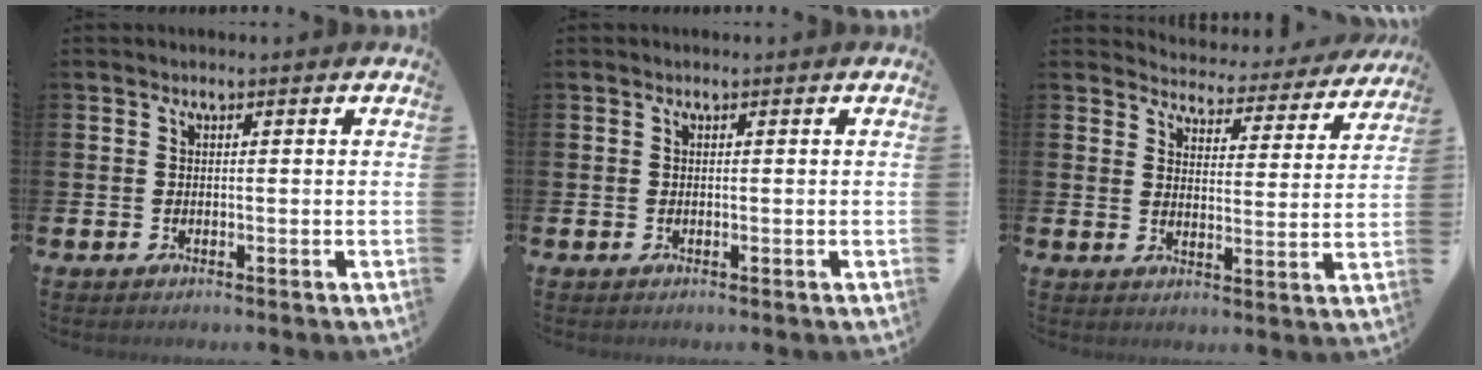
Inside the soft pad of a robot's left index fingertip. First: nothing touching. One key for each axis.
{"total": 0.0}
{"total": 4.0, "fx": 3.9, "fy": 0.9, "fz": 0.2, "tx": -0.016, "ty": -0.040, "tz": 0.062}